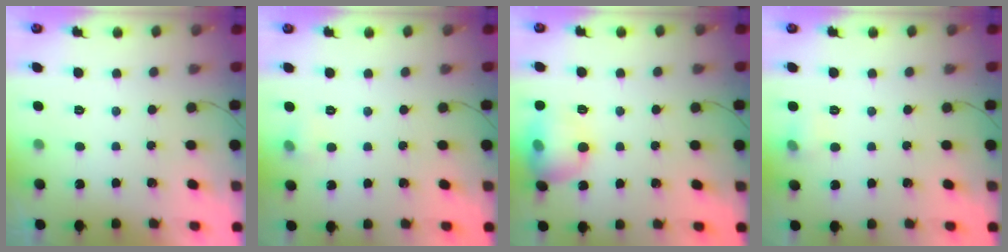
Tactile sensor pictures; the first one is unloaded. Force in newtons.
{"total": 4.0, "press": 3.8, "slide": 1.3}
{"total": 15.6, "press": 13.8, "slide": 7.4}
{"total": 5.0, "press": 4.7, "slide": 1.4}